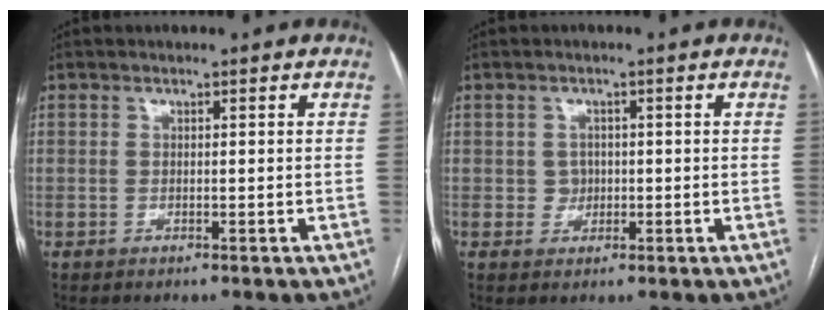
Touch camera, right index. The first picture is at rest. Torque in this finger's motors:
{"motor_torque": [-0.42, 0.35, 0.04, 0.00]}